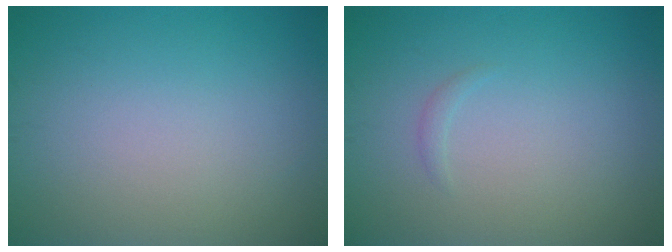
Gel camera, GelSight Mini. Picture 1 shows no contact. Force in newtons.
{"total": 0.6, "press": 0.5, "slide": 0.1}